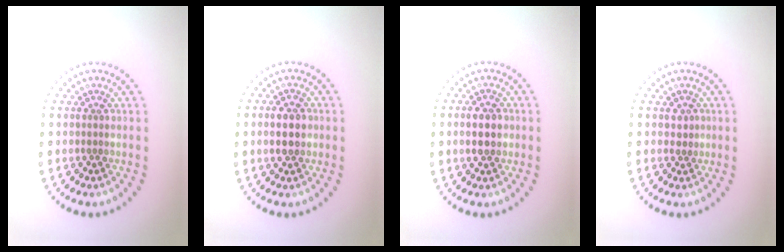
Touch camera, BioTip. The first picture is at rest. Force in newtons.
{"total": 2.9, "press": 2.9, "slide": 0.2}
{"total": 2.7, "press": 2.7, "slide": 0.1}
{"total": 1.0, "press": 0.8, "slide": 0.6}